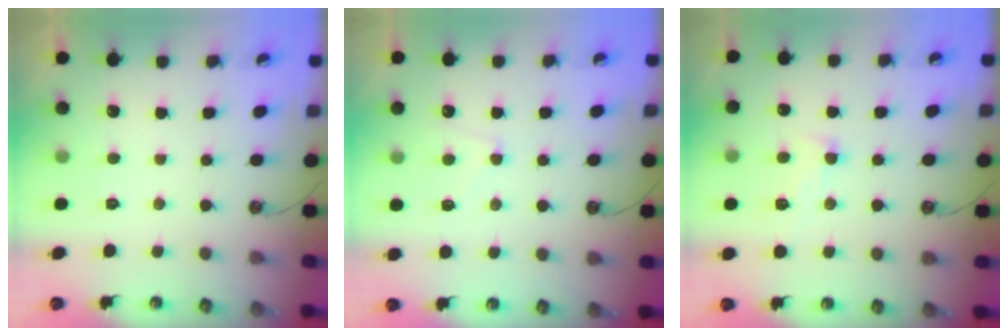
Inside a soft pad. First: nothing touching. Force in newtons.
{"total": 1.0, "press": 0.9, "slide": 0.5}
{"total": 3.6, "press": 3.5, "slide": 0.7}